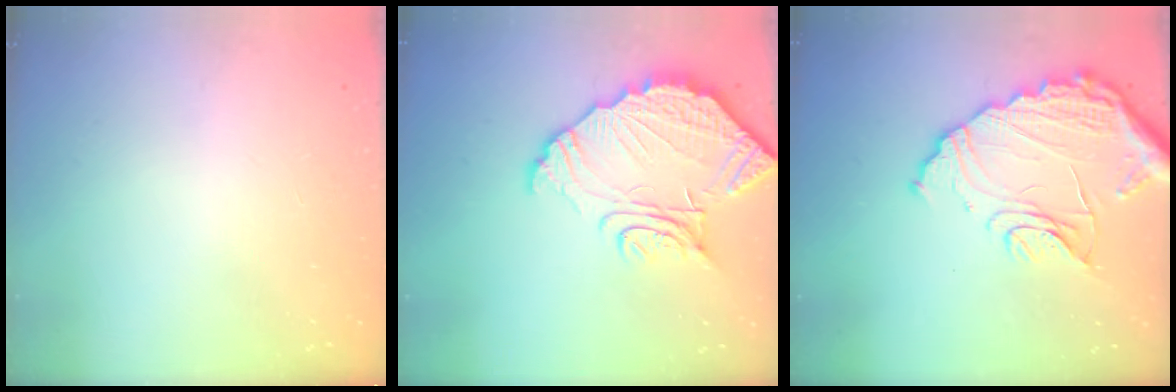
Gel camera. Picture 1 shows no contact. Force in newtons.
{"total": 14.6, "press": 14.6, "slide": 1.2}
{"total": 16.2, "press": 16.1, "slide": 1.4}